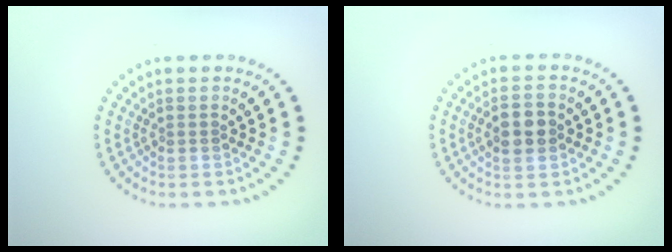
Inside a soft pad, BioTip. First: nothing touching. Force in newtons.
{"total": 2.9, "press": 2.9, "slide": 0.1}